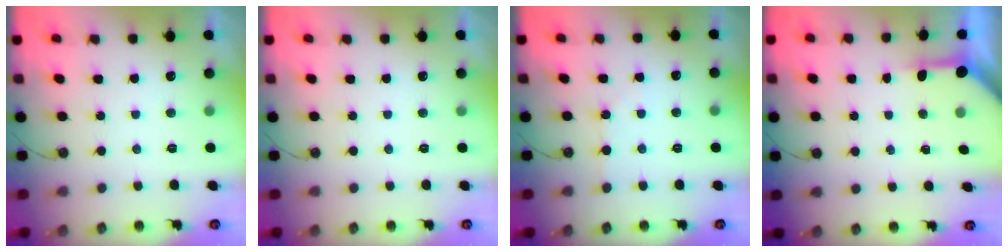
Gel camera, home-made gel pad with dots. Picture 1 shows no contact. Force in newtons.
{"total": 0.0}
{"total": 2.9, "press": 2.8, "slide": 0.5}
{"total": 3.5, "press": 3.5, "slide": 0.5}